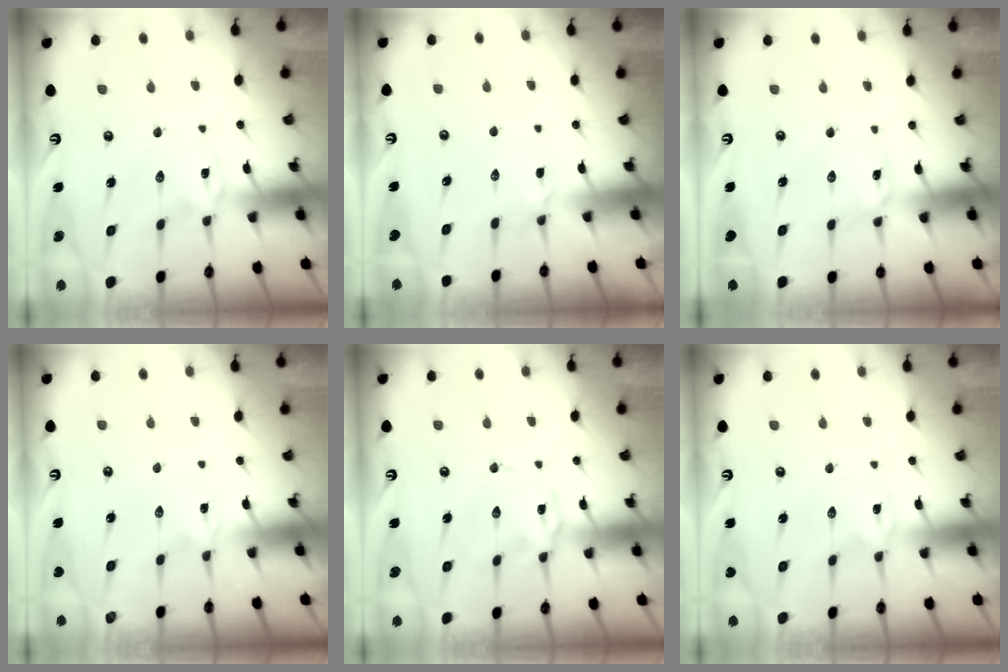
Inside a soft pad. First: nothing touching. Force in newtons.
{"total": 3.8, "press": 3.8, "slide": 0.5}
{"total": 1.7, "press": 1.7, "slide": 0.1}
{"total": 0.0}
{"total": 0.8, "press": 0.7, "slide": 0.4}
{"total": 0.0}